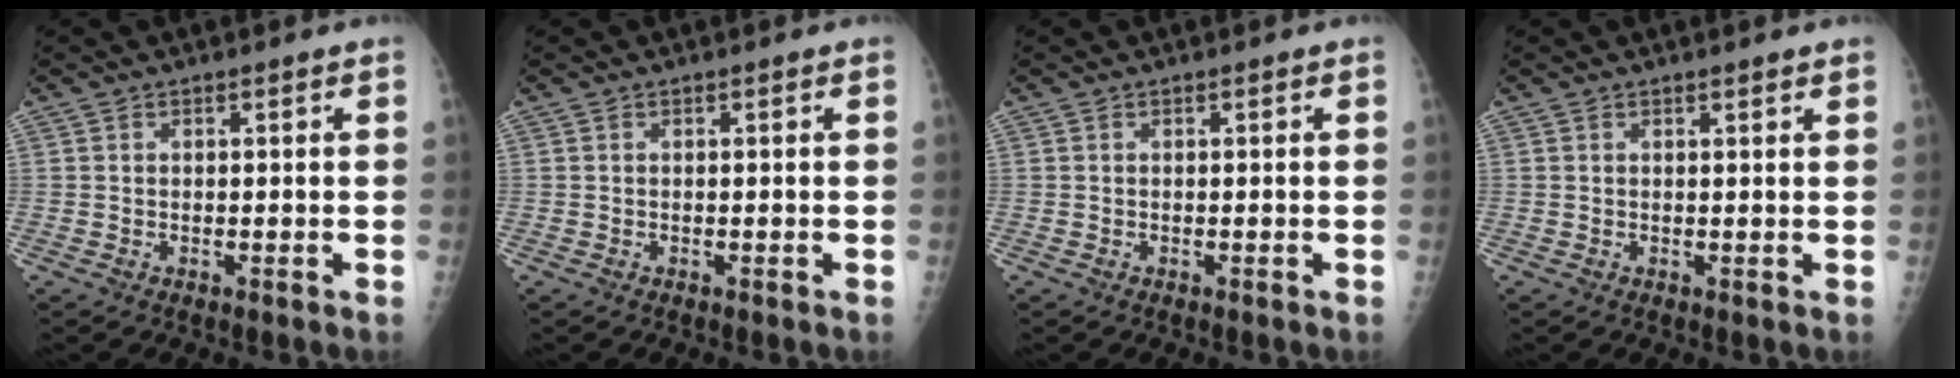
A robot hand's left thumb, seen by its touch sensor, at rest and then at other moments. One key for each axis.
{"total": 0.0}
{"total": 0.0}
{"total": 1.1, "fx": 0.9, "fy": 0.1, "fz": 0.7, "tx": -0.006, "ty": -0.001, "tz": 0.014}